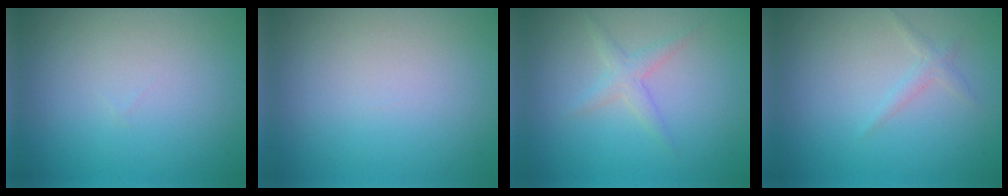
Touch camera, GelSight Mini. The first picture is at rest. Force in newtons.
{"total": 0.0}
{"total": 1.6, "press": 1.6, "slide": 0.1}
{"total": 1.0, "press": 1.0, "slide": 0.0}